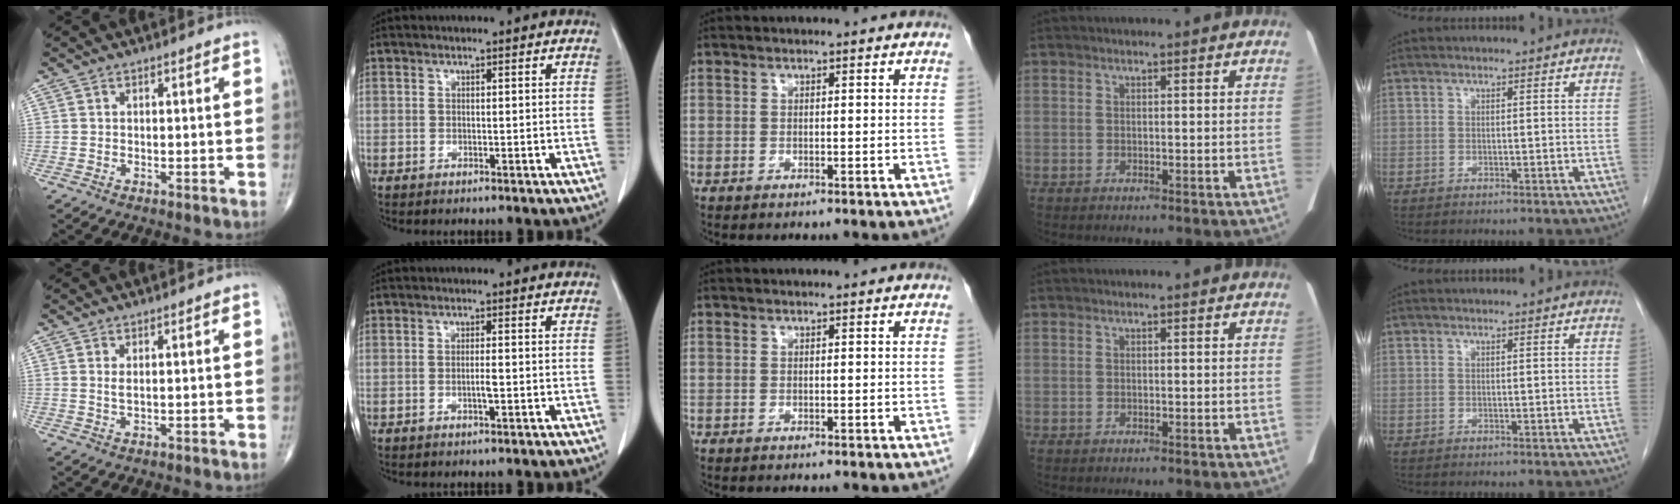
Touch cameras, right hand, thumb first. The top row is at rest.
{"thumb": {"total": 1.3, "force": [0.5, 0.4, 1.1], "torque": [-0.025, -0.005, 0.012]}, "index": {"total": 1.8, "force": [-0.4, 0.2, 1.8], "torque": [-0.034, -0.001, -0.008]}}